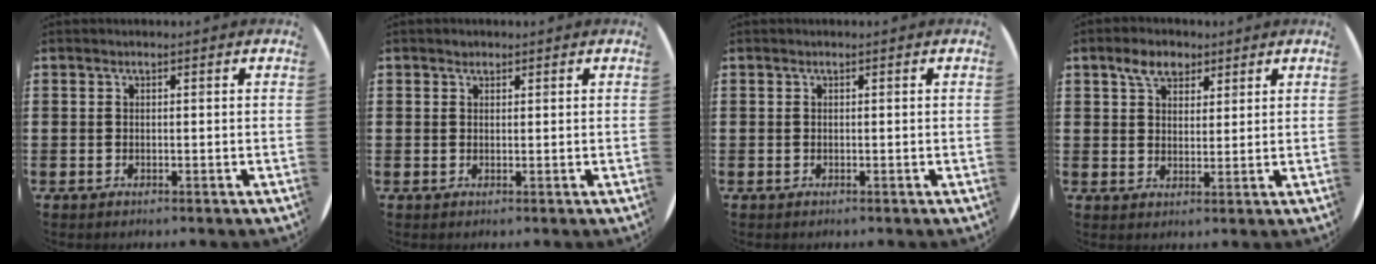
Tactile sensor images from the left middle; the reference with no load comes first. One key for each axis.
{"total": 0.8, "fx": 0.6, "fy": 0.4, "fz": 0.0, "tx": 0.007, "ty": 0.000, "tz": 0.011}
{"total": 0.0}
{"total": 4.5, "fx": 3.1, "fy": 2.6, "fz": 1.9, "tx": -0.030, "ty": 0.005, "tz": 0.055}